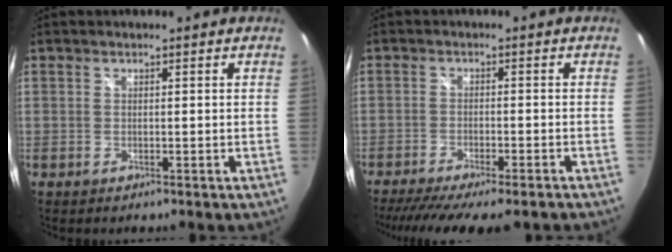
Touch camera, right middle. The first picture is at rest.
{"total": 13.9, "force": [-11.5, 2.1, 7.4], "torque": [-0.149, -0.045, -0.171]}